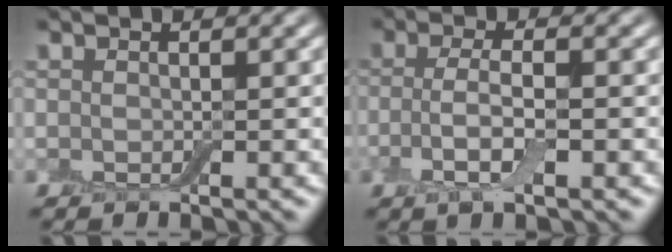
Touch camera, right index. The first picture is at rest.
{"total": 3.6, "force": [-0.8, 1.2, 3.3], "torque": [-0.070, -0.004, -0.020]}